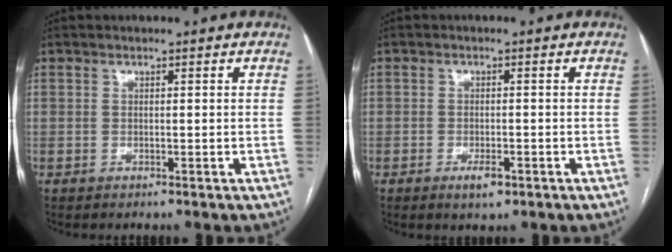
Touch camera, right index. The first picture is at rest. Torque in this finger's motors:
{"motor_torque": [-0.09, 0.01, -0.05, -0.03]}